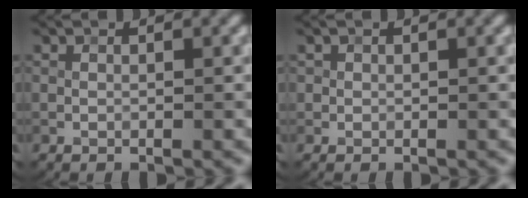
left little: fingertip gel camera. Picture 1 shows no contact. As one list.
[{"total": 0.5, "force": [0.1, 0.5, 0.0], "torque": [0.007, -0.001, 0.000]}]